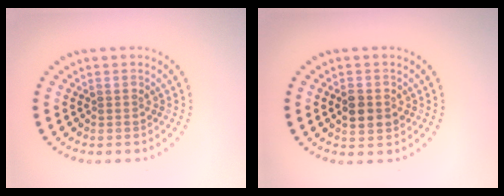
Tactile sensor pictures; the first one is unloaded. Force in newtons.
{"total": 2.4, "press": 2.4, "slide": 0.2}